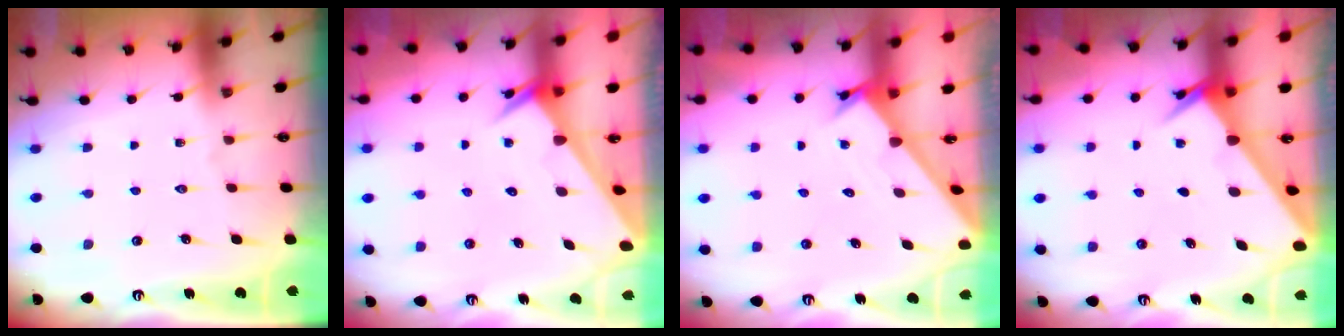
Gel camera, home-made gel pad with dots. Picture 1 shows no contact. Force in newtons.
{"total": 2.5, "press": 2.5, "slide": 0.1}
{"total": 1.7, "press": 1.7, "slide": 0.1}
{"total": 2.4, "press": 2.4, "slide": 0.3}